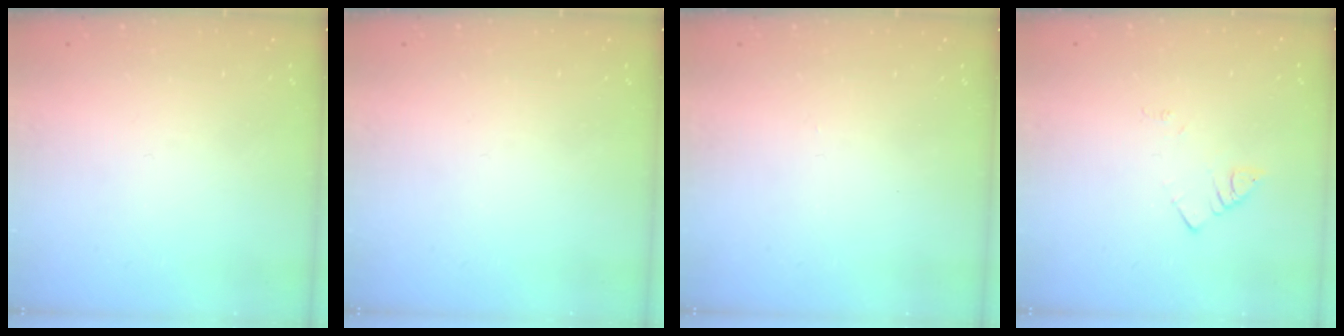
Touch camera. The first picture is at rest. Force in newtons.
{"total": 0.0}
{"total": 2.4, "press": 2.4, "slide": 0.4}
{"total": 1.7, "press": 1.6, "slide": 0.3}